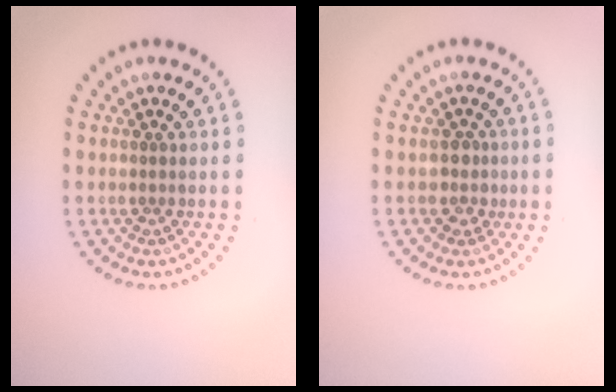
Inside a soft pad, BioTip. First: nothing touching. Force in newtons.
{"total": 1.6, "press": 1.3, "slide": 0.9}